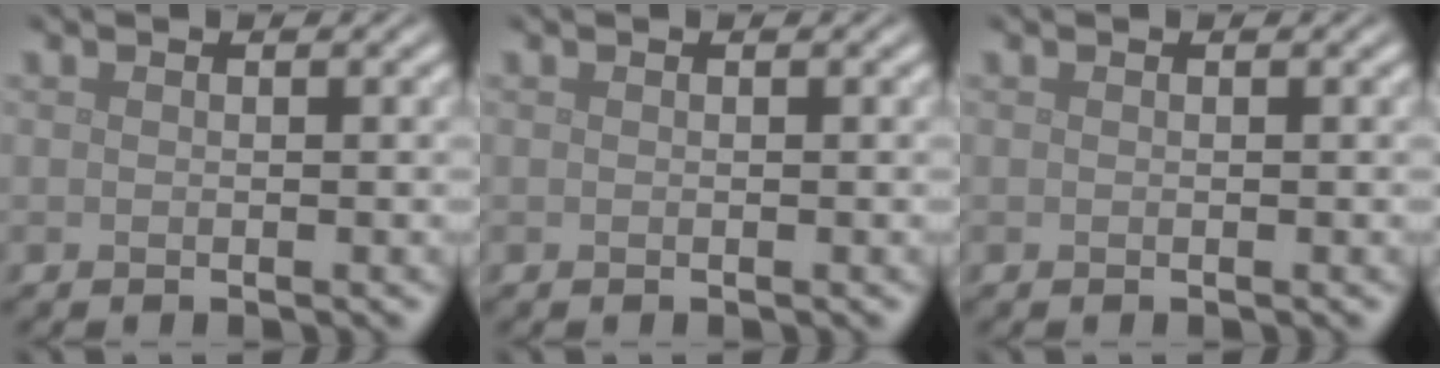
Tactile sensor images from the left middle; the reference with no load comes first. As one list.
[{"total": 0.0}, {"total": 0.0}]